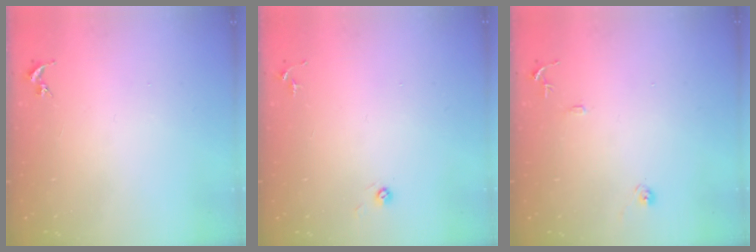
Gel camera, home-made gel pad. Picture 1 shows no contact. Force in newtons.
{"total": 3.1, "press": 3.0, "slide": 0.8}
{"total": 9.1, "press": 9.1, "slide": 0.8}